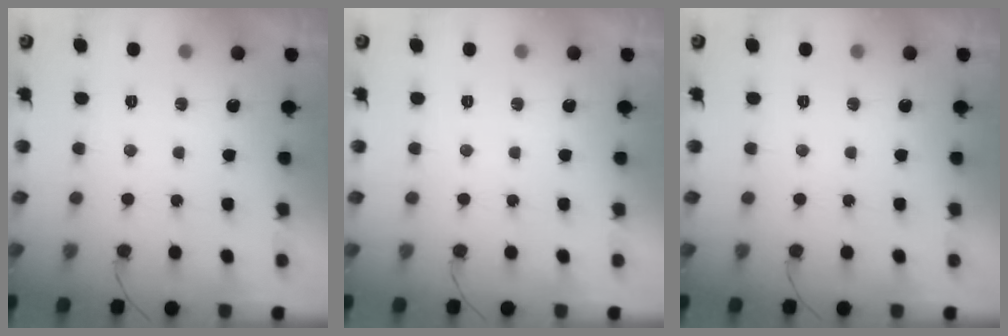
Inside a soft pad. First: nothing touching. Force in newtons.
{"total": 0.0}
{"total": 0.0}